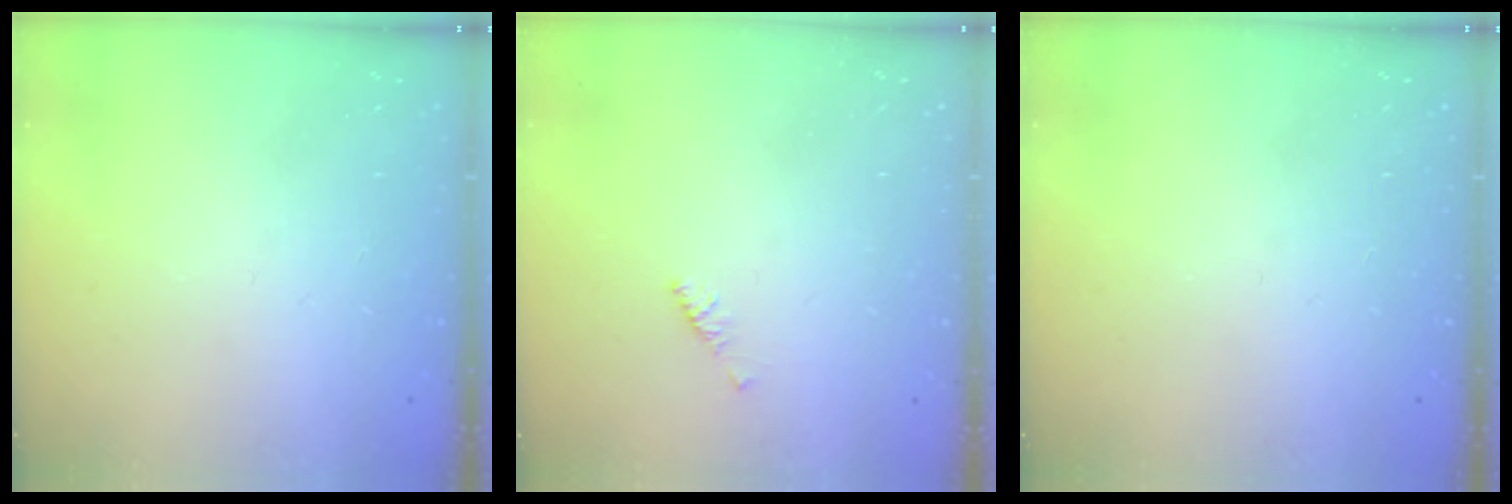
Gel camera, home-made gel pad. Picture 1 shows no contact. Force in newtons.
{"total": 2.1, "press": 2.0, "slide": 0.6}
{"total": 0.0}